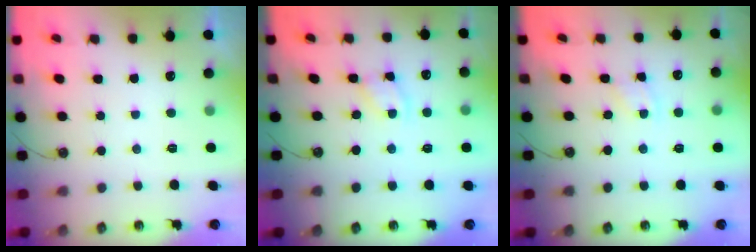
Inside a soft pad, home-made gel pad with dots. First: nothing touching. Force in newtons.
{"total": 2.8, "press": 2.8, "slide": 0.3}
{"total": 2.9, "press": 2.9, "slide": 0.5}